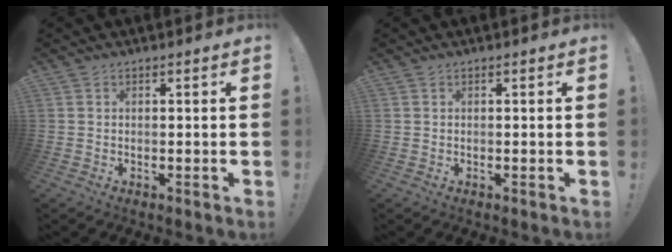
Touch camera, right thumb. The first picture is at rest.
{"total": 0.0}